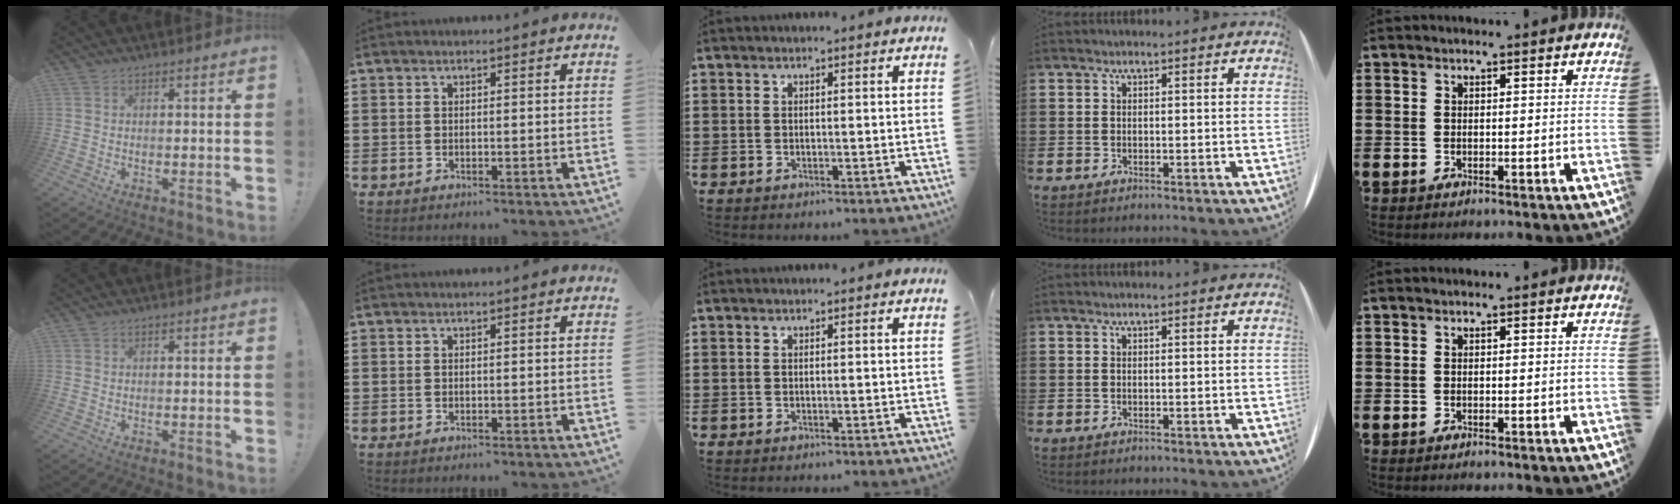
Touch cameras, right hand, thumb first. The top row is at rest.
{}